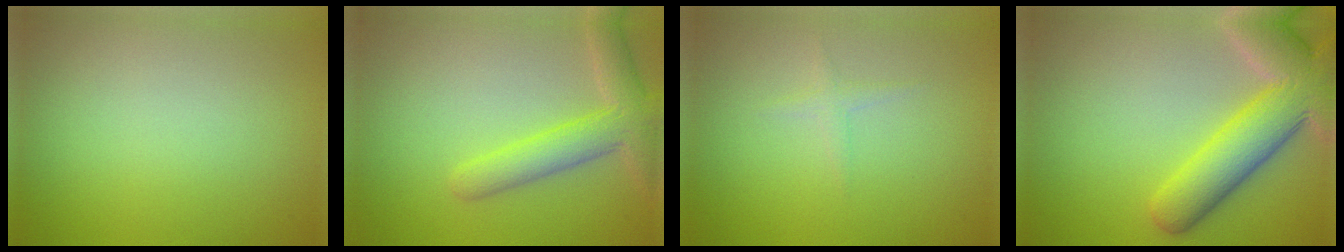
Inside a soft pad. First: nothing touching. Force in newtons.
{"total": 4.3, "press": 4.3, "slide": 0.3}
{"total": 0.8, "press": 0.8, "slide": 0.1}
{"total": 9.1, "press": 9.0, "slide": 0.7}